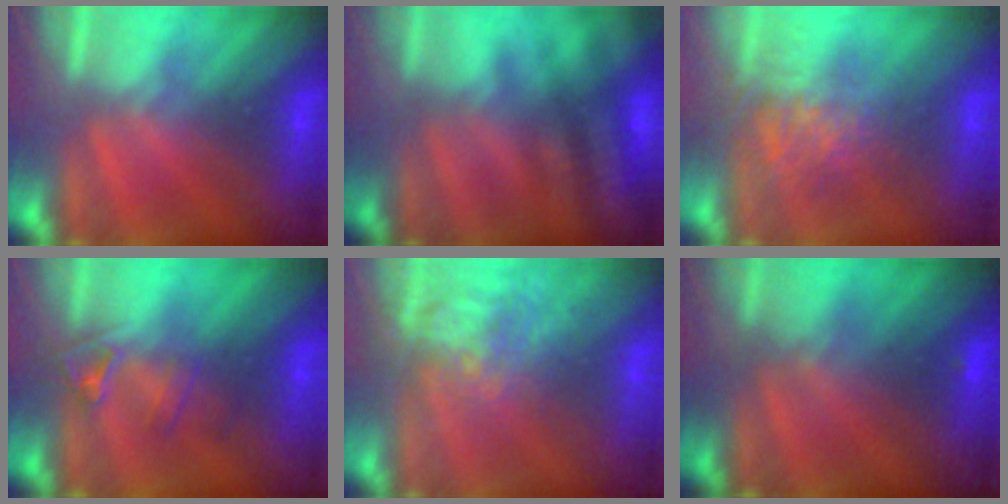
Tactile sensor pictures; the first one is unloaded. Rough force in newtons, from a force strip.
{"total": 2.8}
{"total": 3.7}
{"total": 2.4}
{"total": 3.7}
{"total": 1.9}